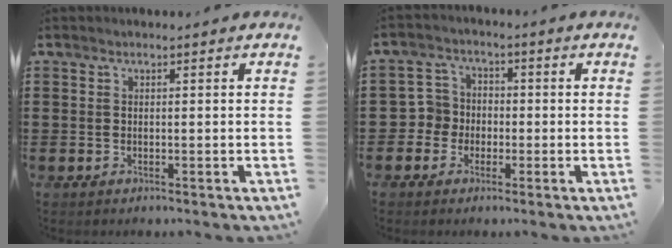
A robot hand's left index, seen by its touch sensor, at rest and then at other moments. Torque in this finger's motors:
{"motor_torque": [0.04, 0.15, 0.01, -0.01]}